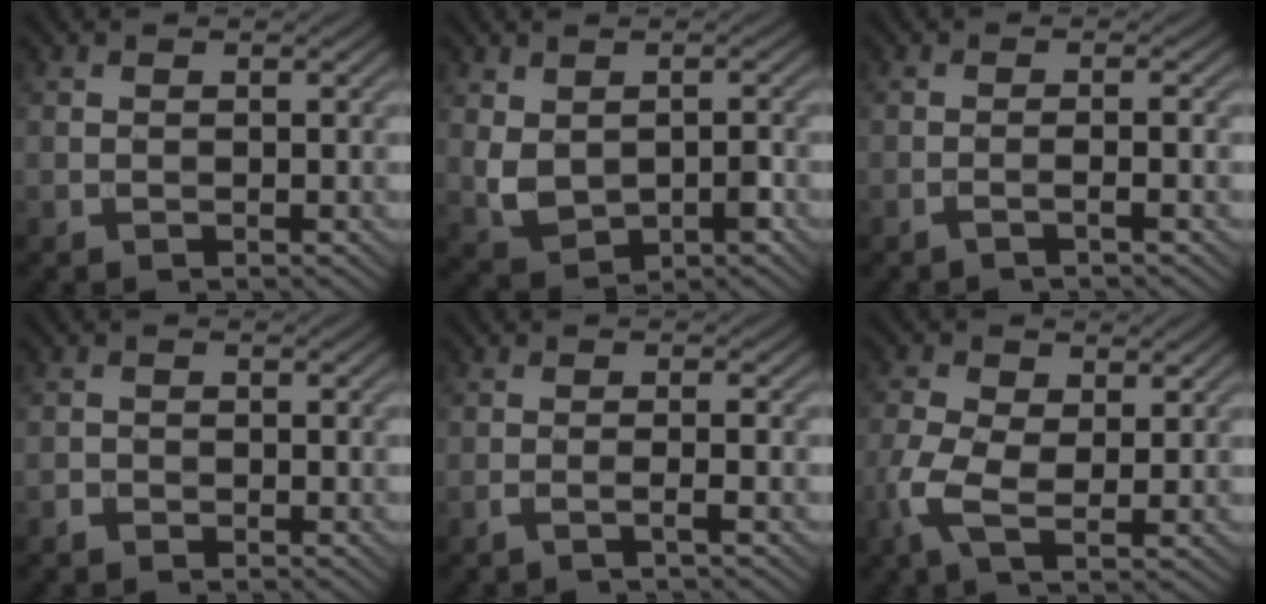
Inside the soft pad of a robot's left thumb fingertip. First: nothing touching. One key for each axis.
{"total": 5.2, "fx": -0.5, "fy": 3.4, "fz": 3.9, "tx": -0.085, "ty": -0.011, "tz": 0.000}
{"total": 1.7, "fx": -0.8, "fy": 0.0, "fz": 1.5, "tx": -0.021, "ty": 0.011, "tz": -0.025}
{"total": 0.9, "fx": -0.8, "fy": 0.5, "fz": 0.2, "tx": -0.003, "ty": -0.001, "tz": -0.018}
{"total": 2.0, "fx": -1.0, "fy": 0.1, "fz": 1.8, "tx": -0.024, "ty": 0.009, "tz": -0.032}
{"total": 5.3, "fx": -0.7, "fy": 2.8, "fz": 4.5, "tx": -0.122, "ty": -0.001, "tz": -0.018}